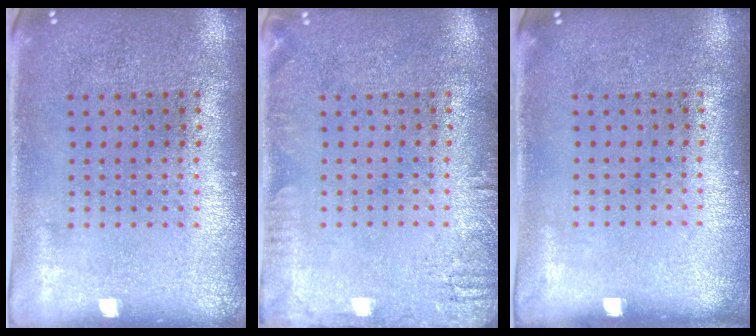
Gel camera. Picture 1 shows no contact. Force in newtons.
{"total": 1.9, "press": 1.9, "slide": 0.3}
{"total": 0.0}